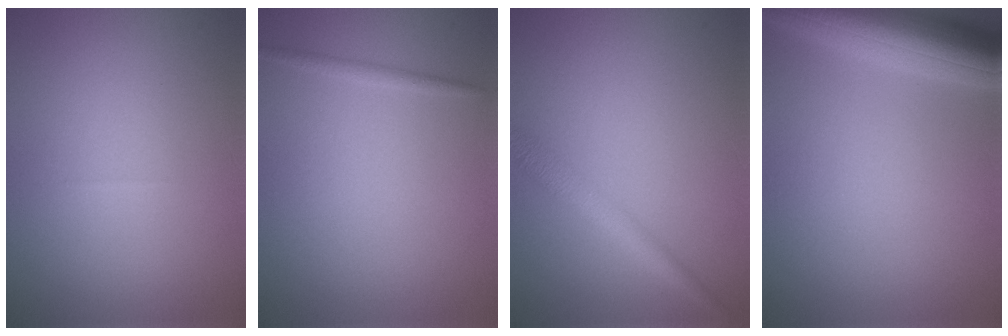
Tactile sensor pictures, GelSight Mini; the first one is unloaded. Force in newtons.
{"total": 0.8, "press": 0.8, "slide": 0.1}
{"total": 2.8, "press": 2.8, "slide": 0.1}
{"total": 7.7, "press": 7.7, "slide": 0.3}